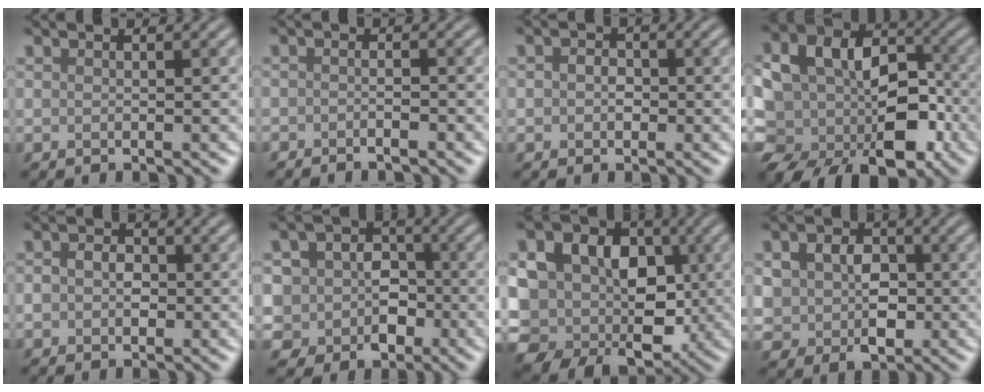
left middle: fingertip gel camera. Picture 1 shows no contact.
{"total": 1.3, "force": [-1.0, 0.2, 0.7], "torque": [-0.011, -0.005, -0.018]}
{"total": 1.5, "force": [0.0, 1.2, 0.9], "torque": [-0.011, 0.000, -0.008]}
{"total": 12.5, "force": [-2.1, 9.0, 8.4], "torque": [-0.124, 0.013, -0.039]}
{"total": 2.6, "force": [0.0, 2.1, 1.6], "torque": [-0.015, 0.003, -0.010]}
{"total": 7.2, "force": [-0.9, 6.5, 3.0], "torque": [-0.044, 0.021, -0.042]}
{"total": 15.9, "force": [-0.2, 12.7, 9.5], "torque": [-0.167, 0.012, -0.009]}
{"total": 5.4, "force": [0.0, 4.3, 3.3], "torque": [-0.054, -0.004, 0.005]}